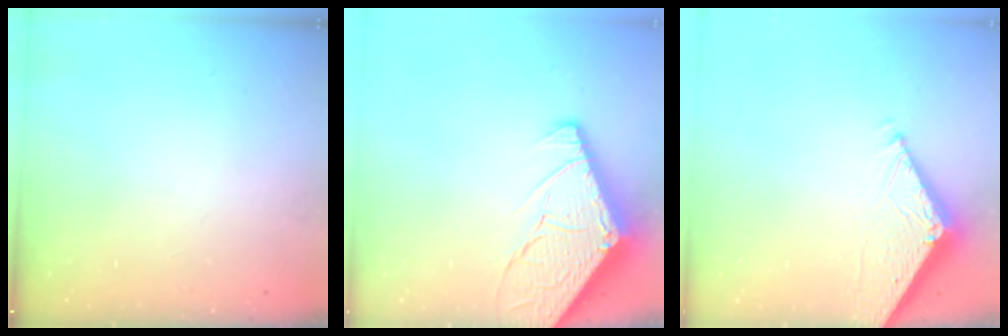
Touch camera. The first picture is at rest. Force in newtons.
{"total": 15.4, "press": 15.3, "slide": 1.6}
{"total": 6.6, "press": 6.6, "slide": 0.1}